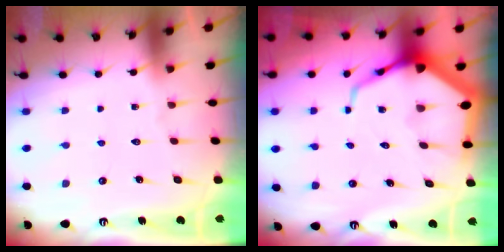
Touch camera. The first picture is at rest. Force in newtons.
{"total": 10.3, "press": 10.3, "slide": 1.1}